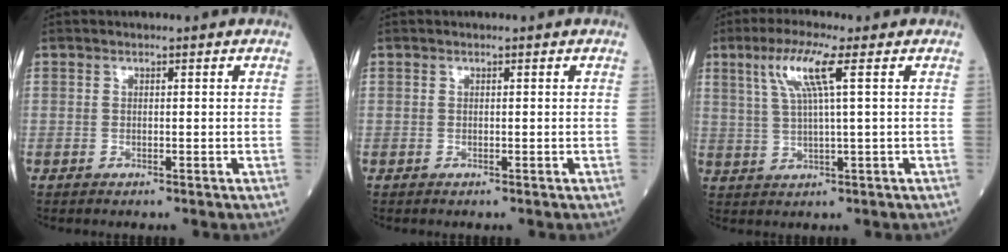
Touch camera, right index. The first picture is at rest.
{"total": 0.0}
{"total": 7.0, "force": [2.9, -0.2, 6.4], "torque": [-0.133, 0.010, 0.061]}